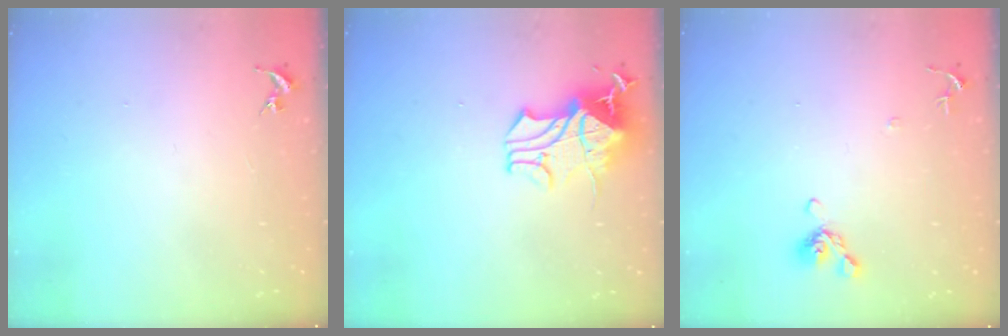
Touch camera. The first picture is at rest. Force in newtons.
{"total": 18.0, "press": 18.0, "slide": 0.2}
{"total": 8.7, "press": 8.5, "slide": 1.8}